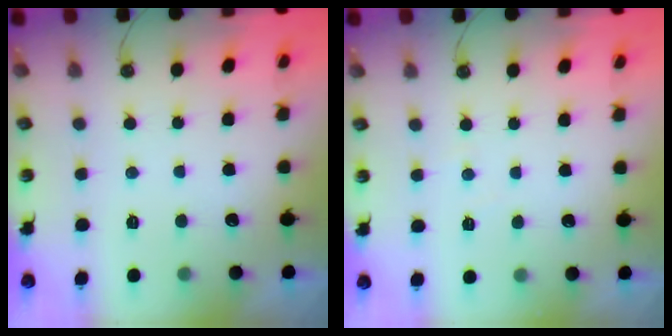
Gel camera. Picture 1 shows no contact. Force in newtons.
{"total": 2.7, "press": 2.7, "slide": 0.4}